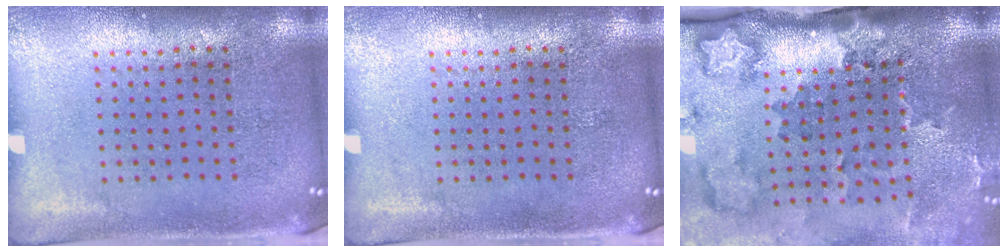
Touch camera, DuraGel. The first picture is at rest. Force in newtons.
{"total": 0.0}
{"total": 3.8, "press": 2.4, "slide": 2.9}